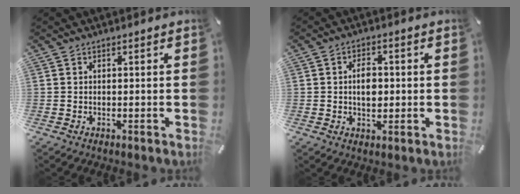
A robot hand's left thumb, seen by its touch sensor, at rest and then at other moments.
{"total": 5.1, "force": [0.1, 3.4, 3.8], "torque": [-0.052, -0.002, -0.003]}